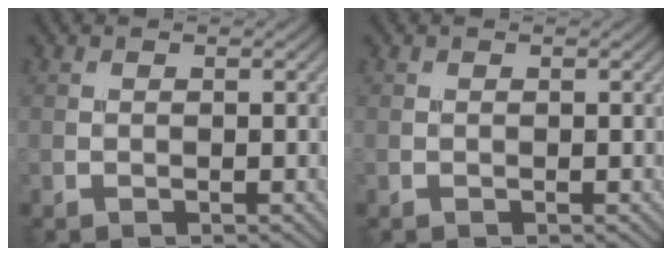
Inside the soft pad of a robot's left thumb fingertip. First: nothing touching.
{"total": 0.0}